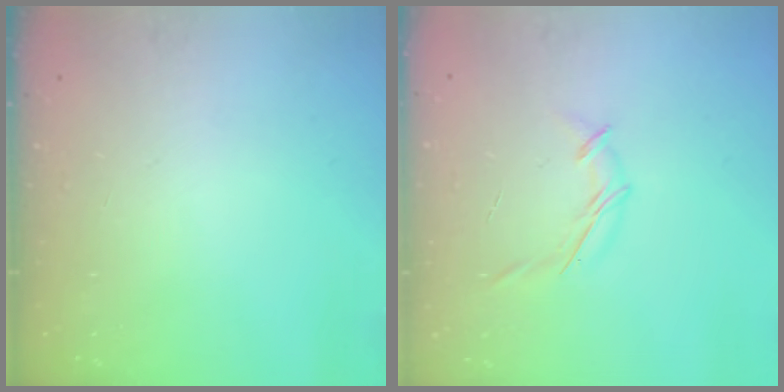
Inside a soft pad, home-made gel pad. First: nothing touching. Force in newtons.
{"total": 6.8, "press": 6.7, "slide": 0.9}